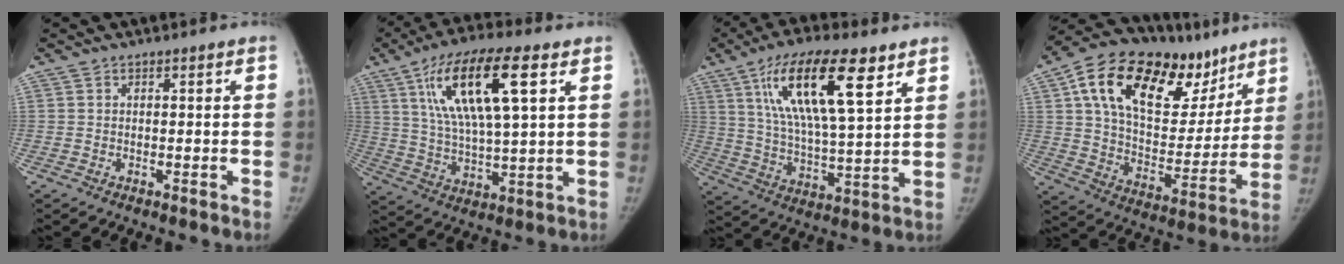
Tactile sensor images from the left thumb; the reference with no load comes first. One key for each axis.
{"total": 18.1, "fx": 7.0, "fy": 5.2, "fz": 15.9, "tx": -0.291, "ty": -0.008, "tz": 0.124}
{"total": 19.3, "fx": 9.2, "fy": 5.7, "fz": 16.0, "tx": -0.270, "ty": -0.029, "tz": 0.163}
{"total": 29.1, "fx": 15.1, "fy": 15.6, "fz": 19.4, "tx": -0.266, "ty": -0.003, "tz": 0.253}